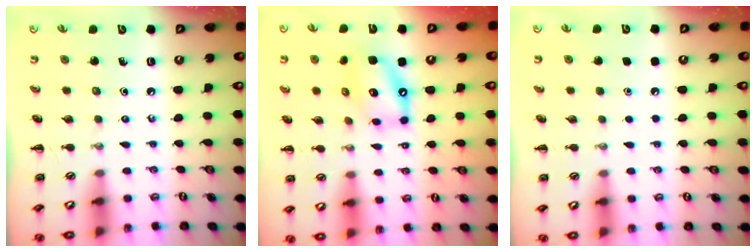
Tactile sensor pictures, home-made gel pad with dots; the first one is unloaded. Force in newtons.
{"total": 13.2, "press": 12.9, "slide": 2.9}
{"total": 1.6, "press": 1.6, "slide": 0.1}